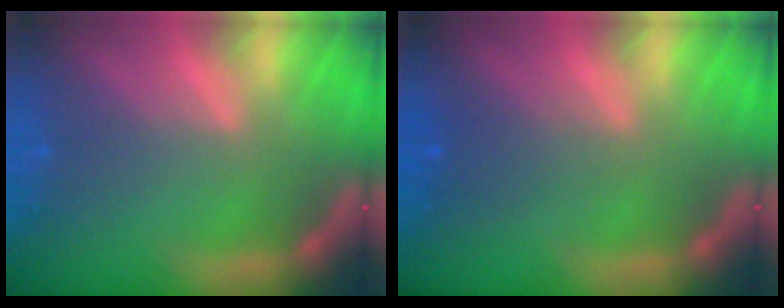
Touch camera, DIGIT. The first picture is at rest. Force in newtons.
{"total": 2.0}